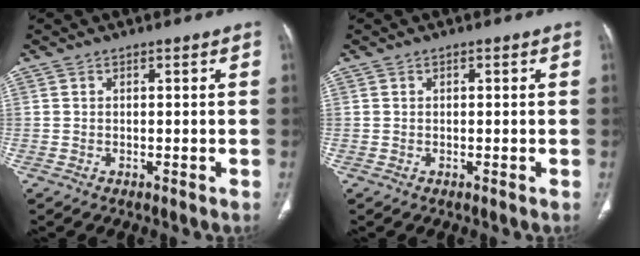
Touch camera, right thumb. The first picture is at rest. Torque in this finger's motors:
{"motor_torque": [-0.38, 0.07, -0.03, 0.42, 0.03]}